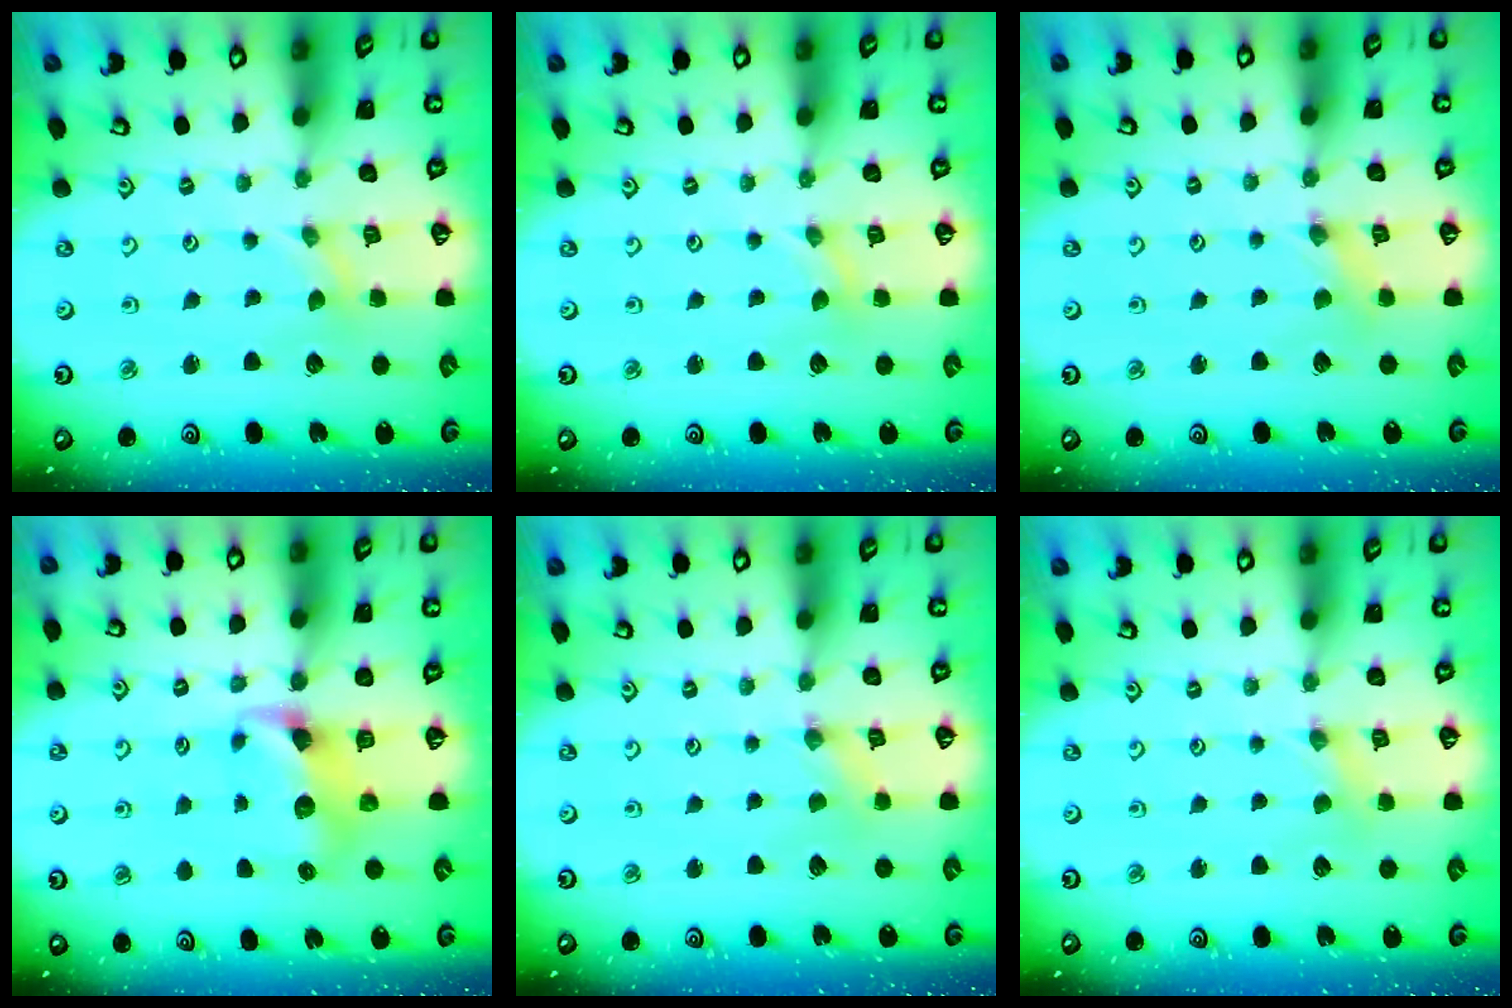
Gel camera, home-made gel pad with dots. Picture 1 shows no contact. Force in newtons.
{"total": 0.0}
{"total": 0.0}
{"total": 7.3, "press": 7.3, "slide": 0.7}
{"total": 0.0}
{"total": 1.0, "press": 1.0, "slide": 0.2}